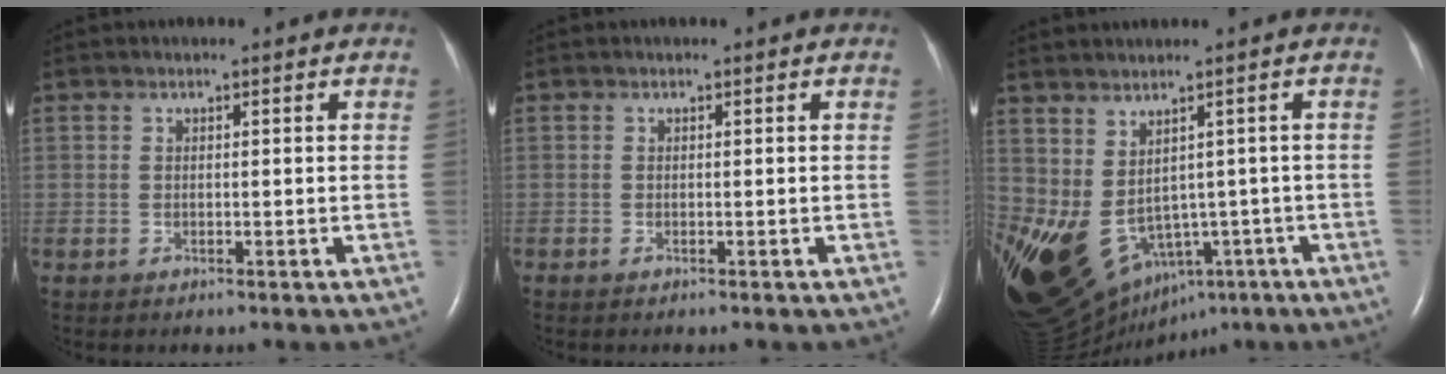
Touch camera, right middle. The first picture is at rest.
{"total": 0.0}
{"total": 22.5, "force": [-9.3, 14.1, 14.9], "torque": [-0.333, -0.039, -0.116]}